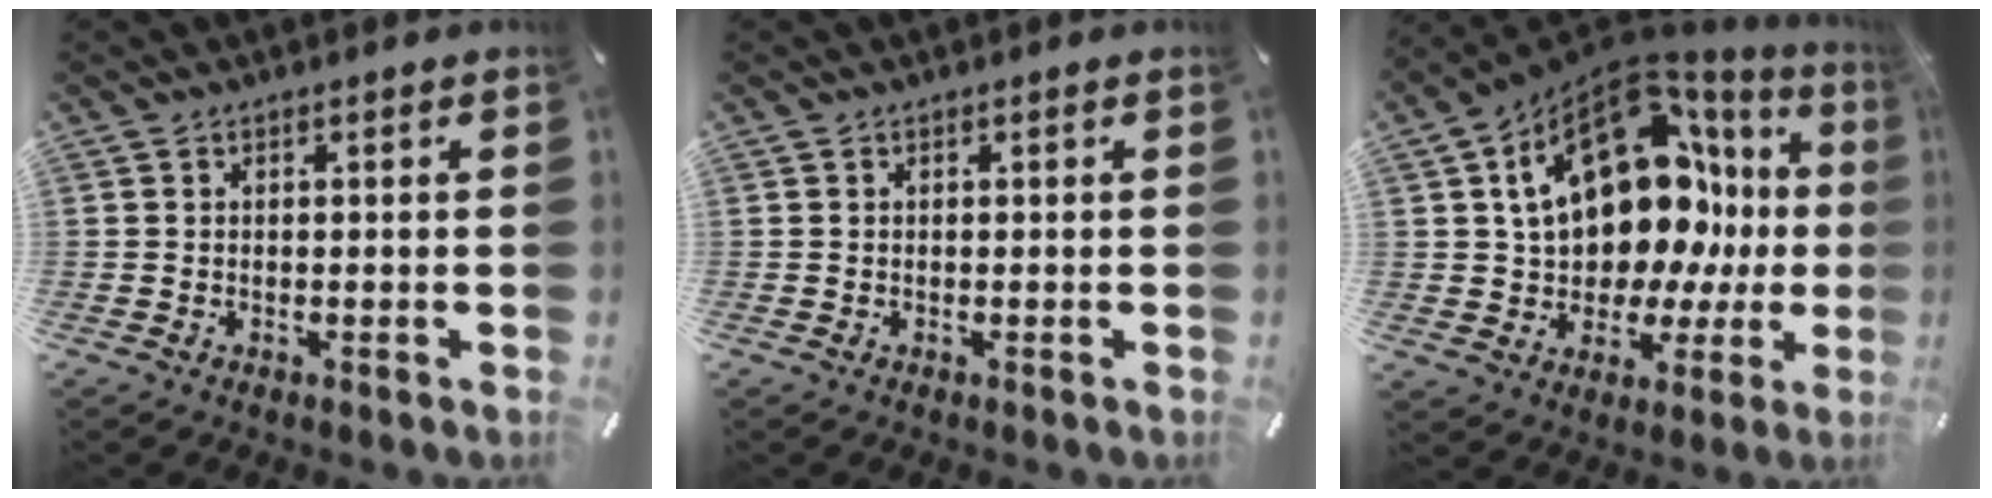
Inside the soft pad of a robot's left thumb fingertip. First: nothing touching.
{"total": 0.0}
{"total": 20.9, "force": [7.0, 13.2, 14.6], "torque": [-0.229, -0.052, 0.123]}